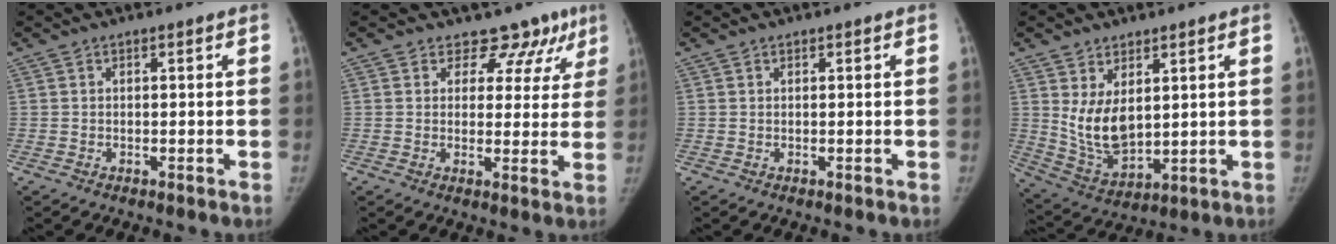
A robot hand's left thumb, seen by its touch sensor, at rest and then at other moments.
{"total": 8.8, "force": [6.6, 5.7, 1.5], "torque": [0.034, -0.027, 0.063]}
{"total": 0.0}
{"total": 9.8, "force": [2.8, 5.7, 7.5], "torque": [-0.123, -0.029, 0.075]}